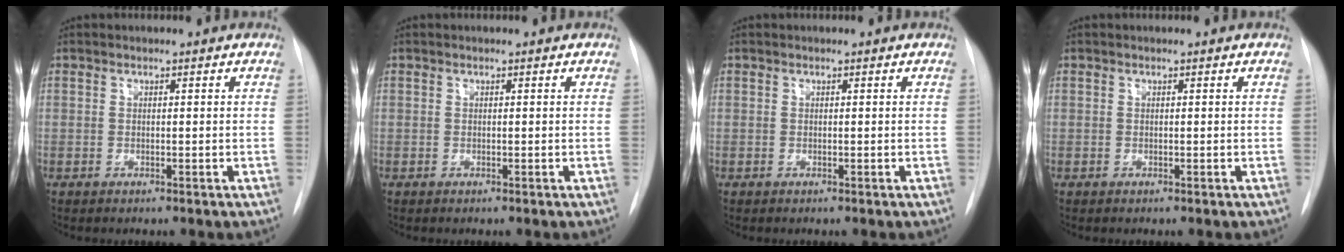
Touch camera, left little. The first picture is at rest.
{"total": 0.0}
{"total": 0.0}
{"total": 0.0}